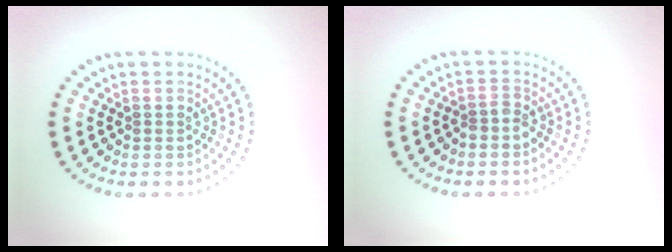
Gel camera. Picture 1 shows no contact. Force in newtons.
{"total": 1.0, "press": 0.7, "slide": 0.7}